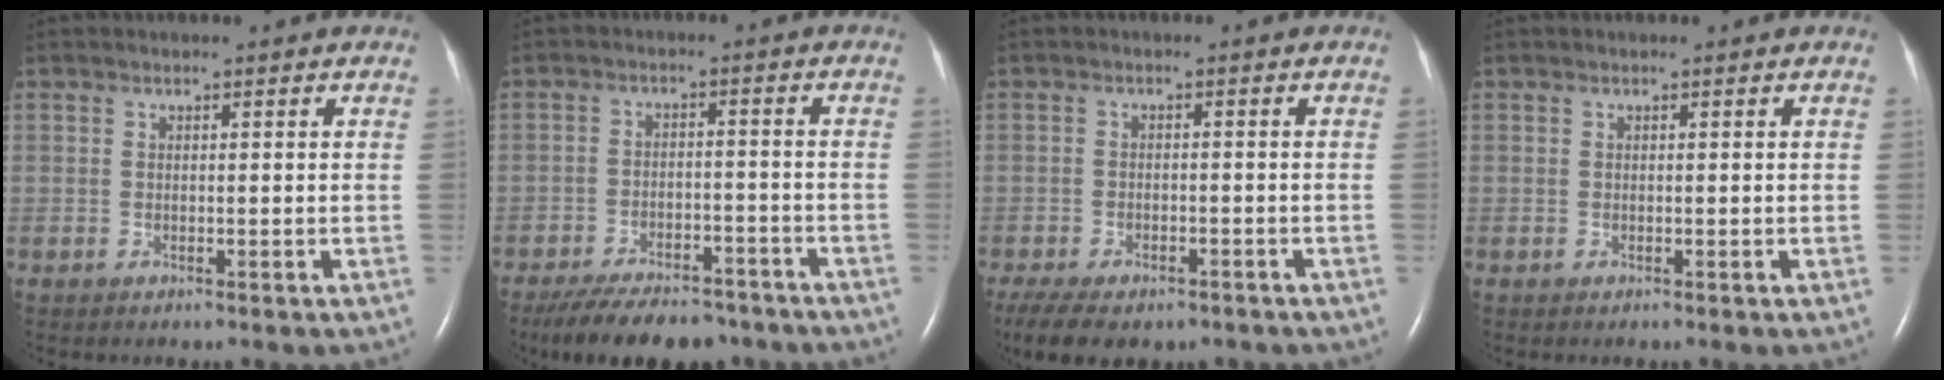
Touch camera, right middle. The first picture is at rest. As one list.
[{"total": 13.4, "force": [-11.1, 5.0, 5.7], "torque": [-0.100, -0.004, -0.159]}, {"total": 11.3, "force": [-8.1, 5.1, 5.9], "torque": [-0.117, -0.007, -0.112]}, {"total": 0.0}]